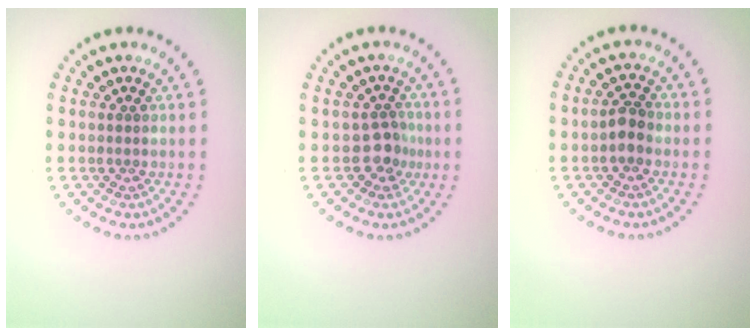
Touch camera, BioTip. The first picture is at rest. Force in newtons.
{"total": 1.9, "press": 1.6, "slide": 1.1}
{"total": 1.8, "press": 1.7, "slide": 0.4}